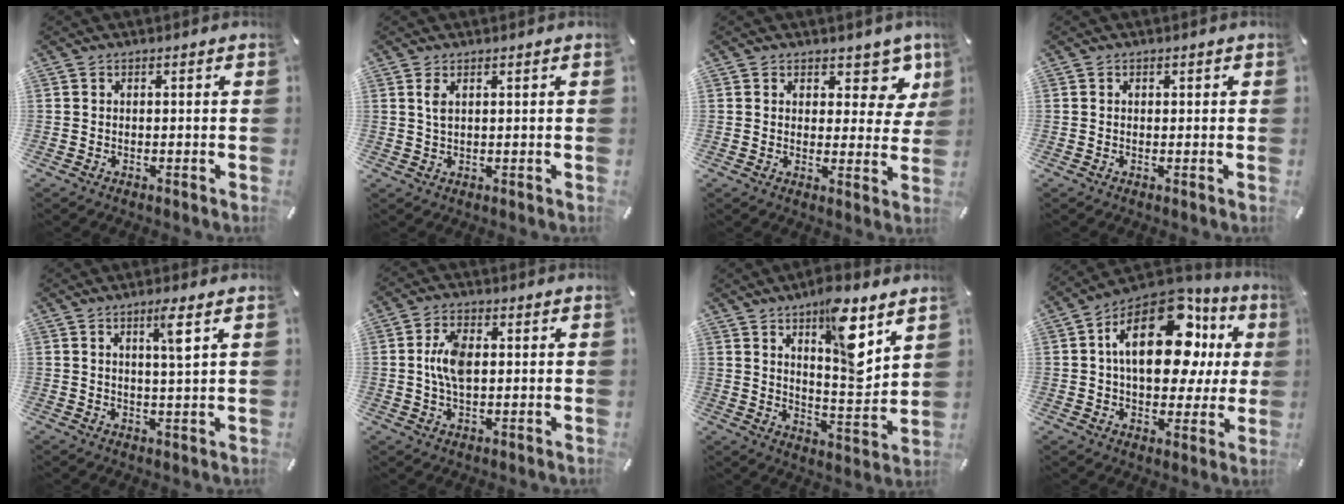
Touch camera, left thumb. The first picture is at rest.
{"total": 2.2, "force": [0.9, 0.7, 1.9], "torque": [-0.041, 0.002, 0.016]}
{"total": 7.5, "force": [4.8, 4.7, 3.3], "torque": [-0.012, -0.044, 0.078]}
{"total": 0.6, "force": [0.1, 0.5, 0.3], "torque": [-0.007, 0.002, 0.001]}
{"total": 5.1, "force": [2.3, 0.1, 4.5], "torque": [-0.085, -0.004, 0.034]}
{"total": 6.8, "force": [0.7, 3.6, 5.8], "torque": [-0.129, 0.002, 0.005]}
{"total": 13.0, "force": [8.3, 3.9, 9.3], "torque": [-0.125, -0.062, 0.136]}
{"total": 22.7, "force": [7.5, 12.5, 17.5], "torque": [-0.288, -0.039, 0.120]}